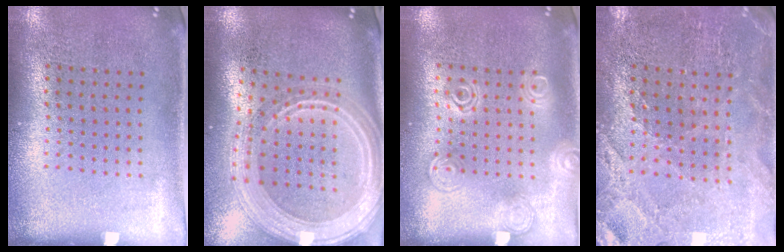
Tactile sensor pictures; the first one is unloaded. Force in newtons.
{"total": 3.0, "press": 2.5, "slide": 1.7}
{"total": 1.2, "press": 1.2, "slide": 0.1}
{"total": 1.5, "press": 1.4, "slide": 0.3}